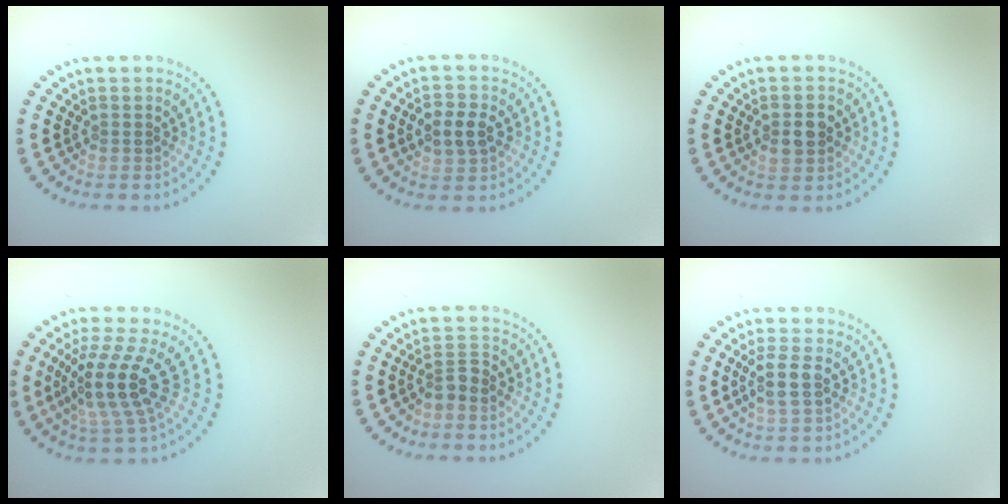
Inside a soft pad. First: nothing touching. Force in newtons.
{"total": 2.8, "press": 2.8, "slide": 0.1}
{"total": 2.5, "press": 2.5, "slide": 0.2}
{"total": 4.7, "press": 3.7, "slide": 2.9}
{"total": 1.6, "press": 1.3, "slide": 1.0}
{"total": 2.4, "press": 2.1, "slide": 1.1}